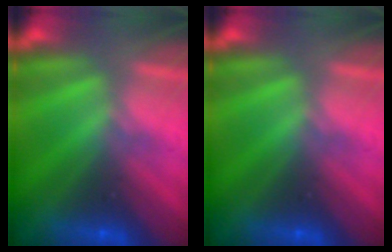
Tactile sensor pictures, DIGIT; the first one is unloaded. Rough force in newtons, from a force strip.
{"total": 0.0}